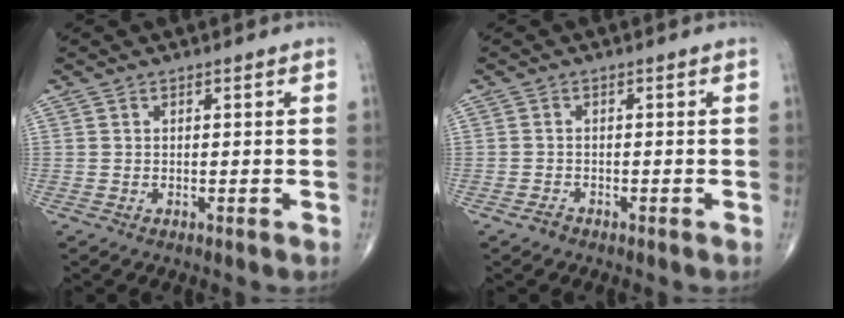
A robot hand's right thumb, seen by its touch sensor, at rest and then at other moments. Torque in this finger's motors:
{"motor_torque": [-0.09, 0.12, -0.18, -0.17, -0.01]}